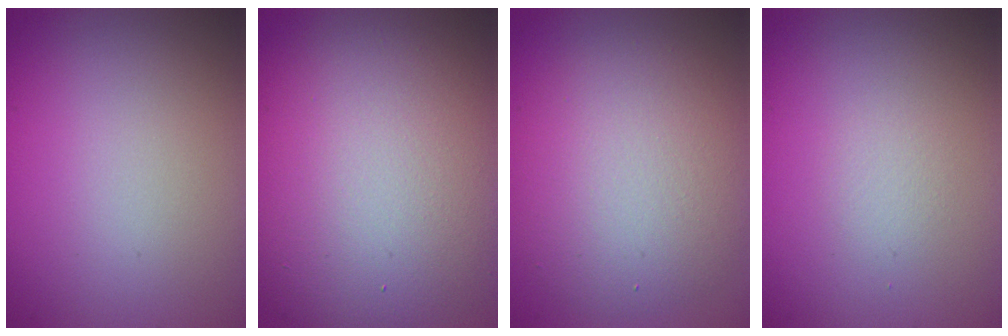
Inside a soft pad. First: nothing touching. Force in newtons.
{"total": 11.8, "press": 11.8, "slide": 0.7}
{"total": 5.9, "press": 5.8, "slide": 0.4}
{"total": 0.7, "press": 0.7, "slide": 0.0}